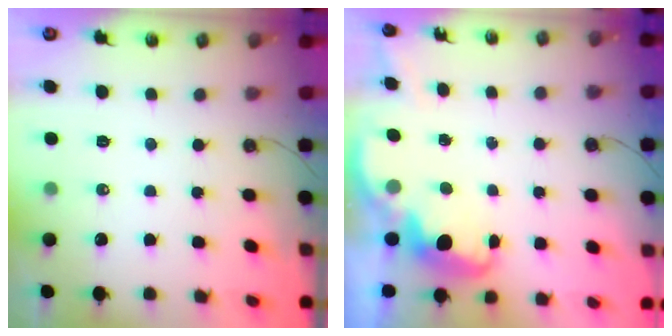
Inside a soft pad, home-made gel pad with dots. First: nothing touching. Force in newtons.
{"total": 2.5, "press": 2.5, "slide": 0.4}